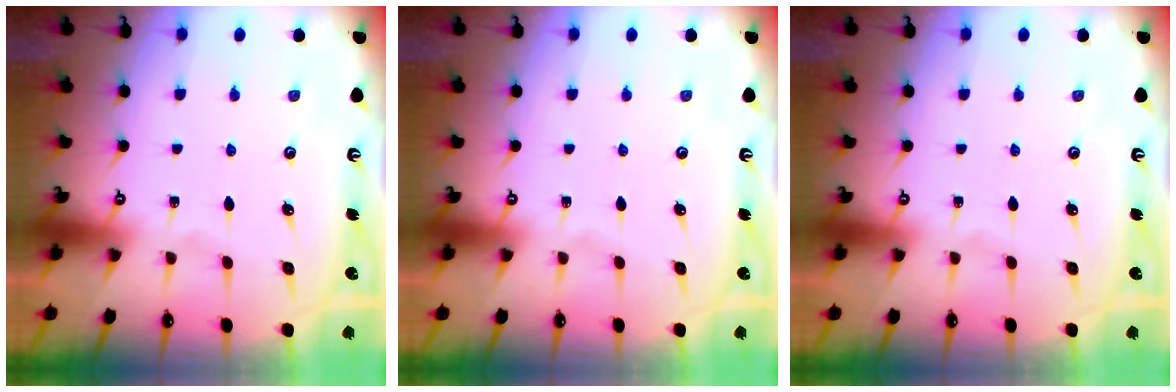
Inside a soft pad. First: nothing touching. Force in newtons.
{"total": 0.0}
{"total": 0.0}